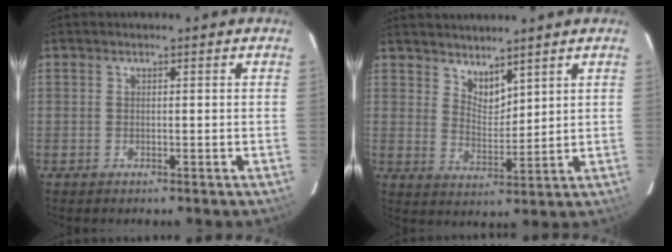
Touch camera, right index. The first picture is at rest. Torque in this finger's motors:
{"motor_torque": [-0.08, 0.14, 0.00, 0.00]}